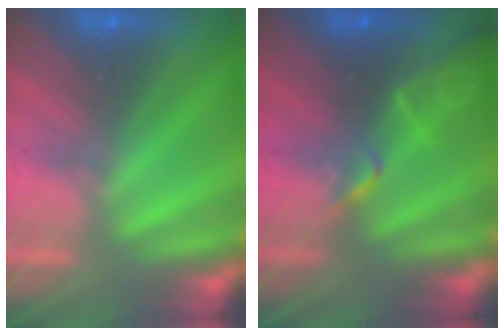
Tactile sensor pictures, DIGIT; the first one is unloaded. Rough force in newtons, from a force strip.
{"total": 2.1}